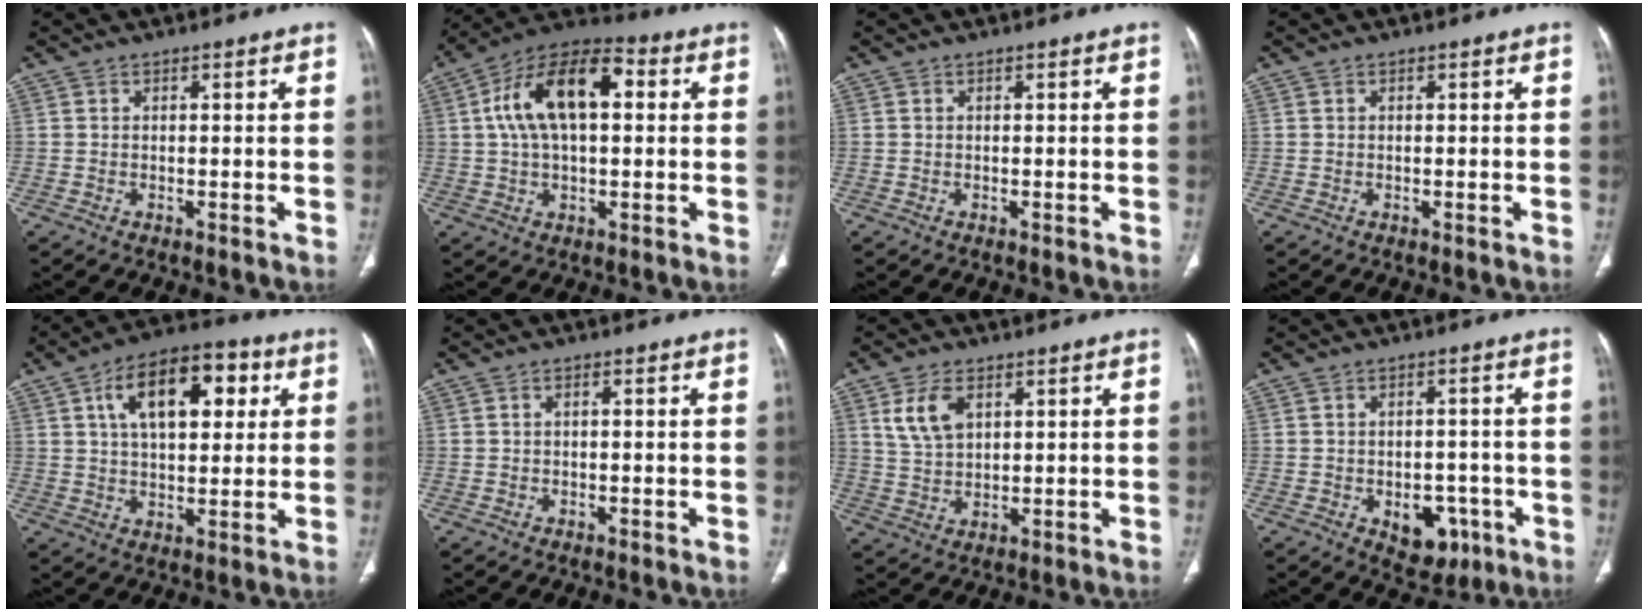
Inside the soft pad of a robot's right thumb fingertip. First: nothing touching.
{"total": 16.2, "force": [3.2, 8.4, 13.4], "torque": [-0.233, 0.031, 0.049]}
{"total": 0.0}
{"total": 0.0}
{"total": 15.8, "force": [5.3, 8.2, 12.4], "torque": [-0.167, 0.007, 0.081]}
{"total": 0.7, "force": [0.1, 0.3, 0.7], "torque": [-0.015, 0.002, 0.000]}
{"total": 6.8, "force": [2.9, 4.0, 4.7], "torque": [-0.084, -0.009, 0.067]}
{"total": 7.8, "force": [-3.0, 5.2, 4.9], "torque": [-0.032, 0.017, -0.027]}